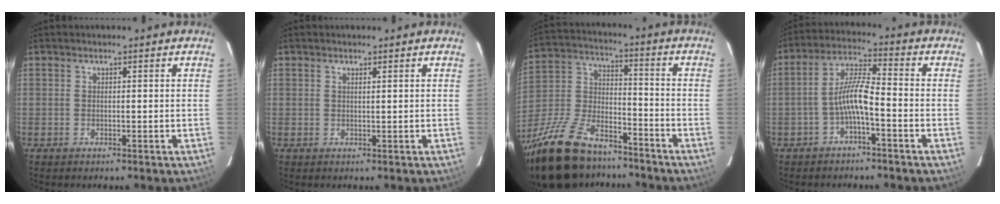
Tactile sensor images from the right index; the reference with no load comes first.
{"total": 0.6, "force": [0.5, -0.1, 0.4], "torque": [-0.008, -0.002, 0.007]}
{"total": 26.9, "force": [-19.9, 11.9, 13.7], "torque": [-0.296, 0.001, -0.327]}
{"total": 6.6, "force": [-2.8, 0.9, 5.9], "torque": [-0.127, 0.016, -0.053]}